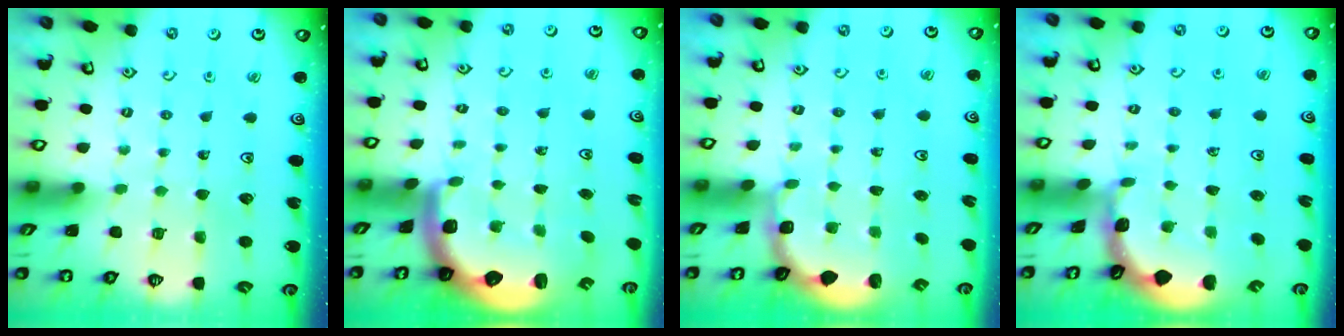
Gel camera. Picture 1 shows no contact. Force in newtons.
{"total": 2.9, "press": 2.6, "slide": 1.4}
{"total": 1.9, "press": 1.8, "slide": 0.7}
{"total": 1.5, "press": 1.5, "slide": 0.2}